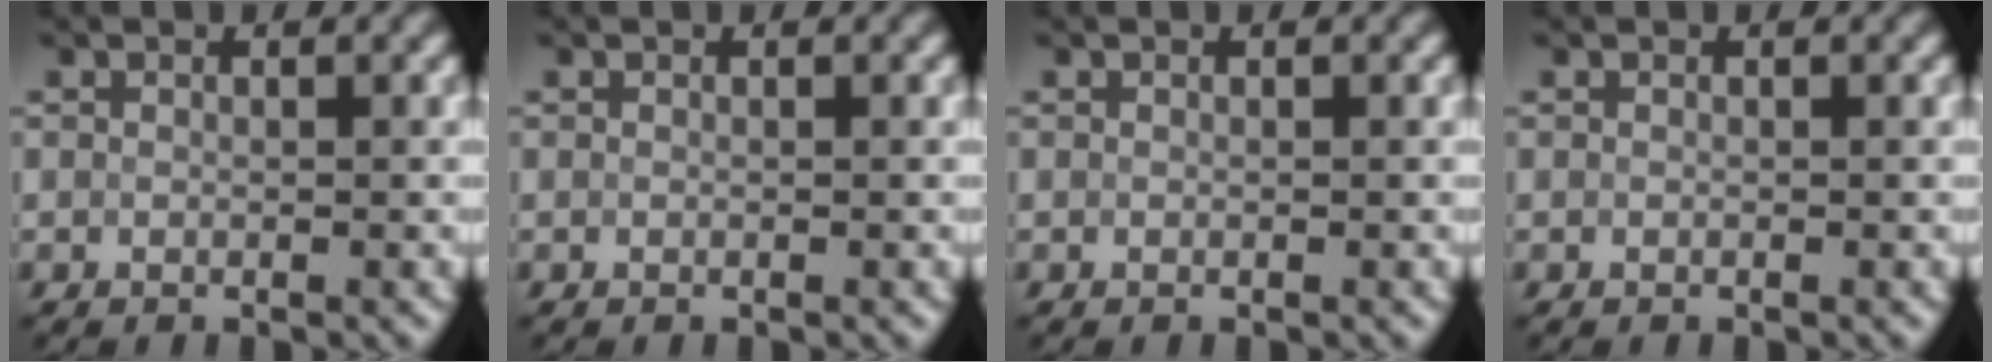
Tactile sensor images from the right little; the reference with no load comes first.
{"total": 0.0}
{"total": 0.0}
{"total": 0.0}